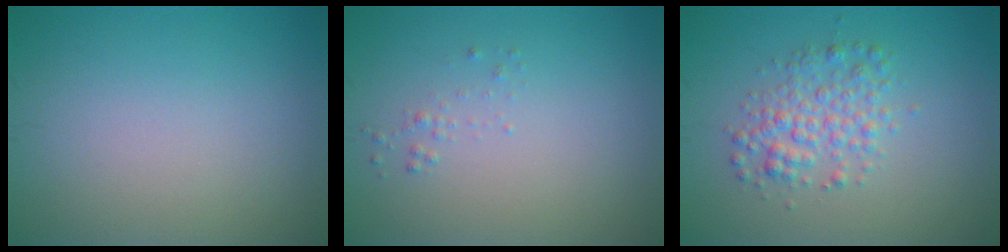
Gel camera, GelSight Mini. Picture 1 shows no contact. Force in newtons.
{"total": 0.6, "press": 0.6, "slide": 0.1}
{"total": 3.2, "press": 3.2, "slide": 0.0}